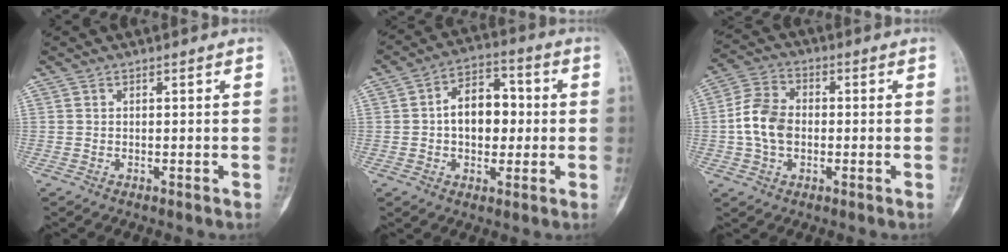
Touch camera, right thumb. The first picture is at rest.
{"total": 10.7, "force": [0.3, 7.2, 7.9], "torque": [-0.088, 0.024, -0.003]}
{"total": 9.1, "force": [-0.7, 6.6, 6.3], "torque": [-0.112, 0.020, -0.021]}